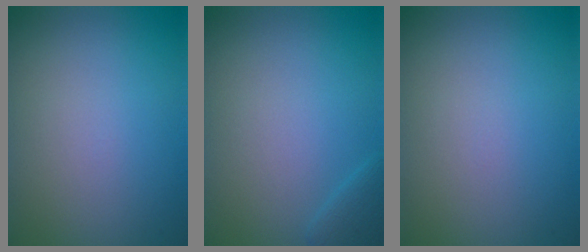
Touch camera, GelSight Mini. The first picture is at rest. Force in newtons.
{"total": 1.4, "press": 1.4, "slide": 0.1}
{"total": 0.0}